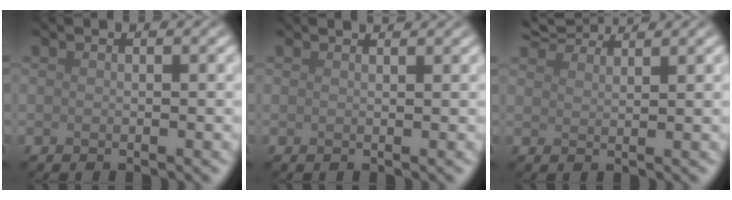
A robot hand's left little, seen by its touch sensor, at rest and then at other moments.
{"total": 1.3, "force": [1.2, 0.2, 0.4], "torque": [-0.003, -0.003, 0.007]}
{"total": 4.0, "force": [3.9, 0.4, 0.8], "torque": [-0.019, 0.010, 0.065]}